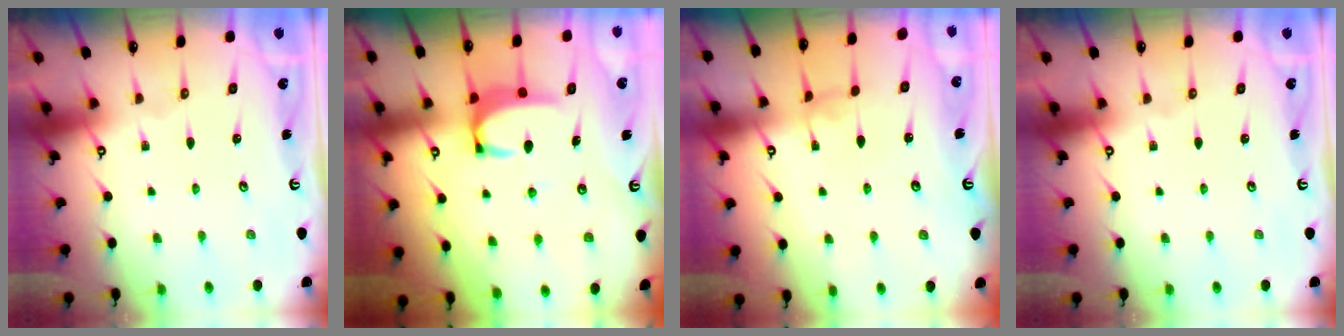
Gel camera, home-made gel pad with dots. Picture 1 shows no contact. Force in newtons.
{"total": 3.6, "press": 3.6, "slide": 0.5}
{"total": 0.8, "press": 0.6, "slide": 0.6}
{"total": 0.0}